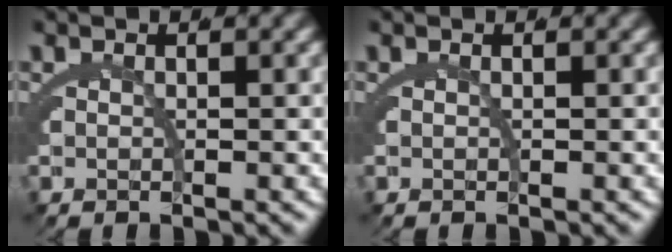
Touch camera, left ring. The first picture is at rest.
{"total": 0.0}